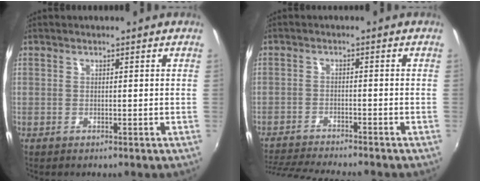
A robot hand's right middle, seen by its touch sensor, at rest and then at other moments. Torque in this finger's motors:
{"motor_torque": [1.06, -1.08, 0.09, 0.06]}